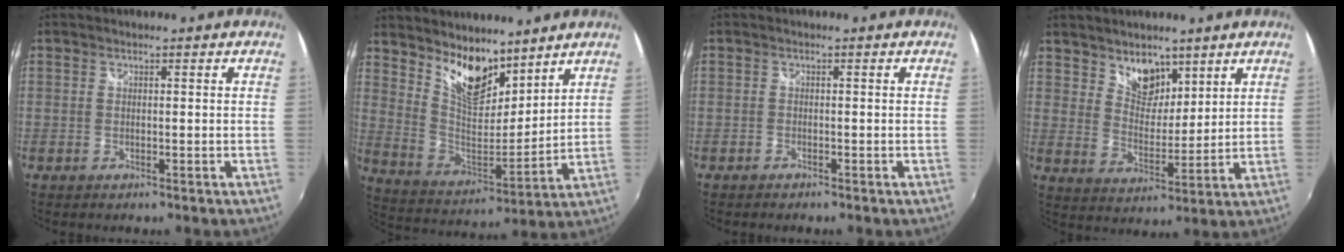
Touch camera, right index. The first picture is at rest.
{"total": 12.3, "force": [9.2, 5.2, 6.2], "torque": [-0.114, -0.004, 0.175]}
{"total": 1.0, "force": [-0.9, 0.4, 0.2], "torque": [-0.009, -0.002, -0.018]}
{"total": 7.4, "force": [5.3, 4.3, 3.0], "torque": [-0.034, -0.002, 0.095]}